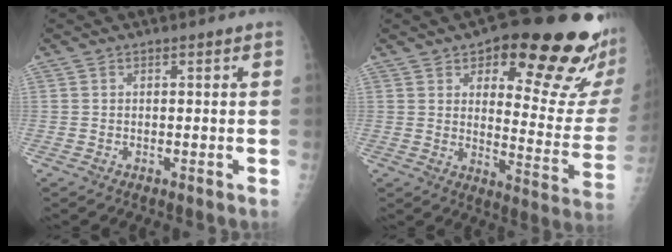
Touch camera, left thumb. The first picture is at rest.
{"total": 23.8, "force": [14.2, 7.5, 17.6], "torque": [-0.184, -0.076, 0.189]}